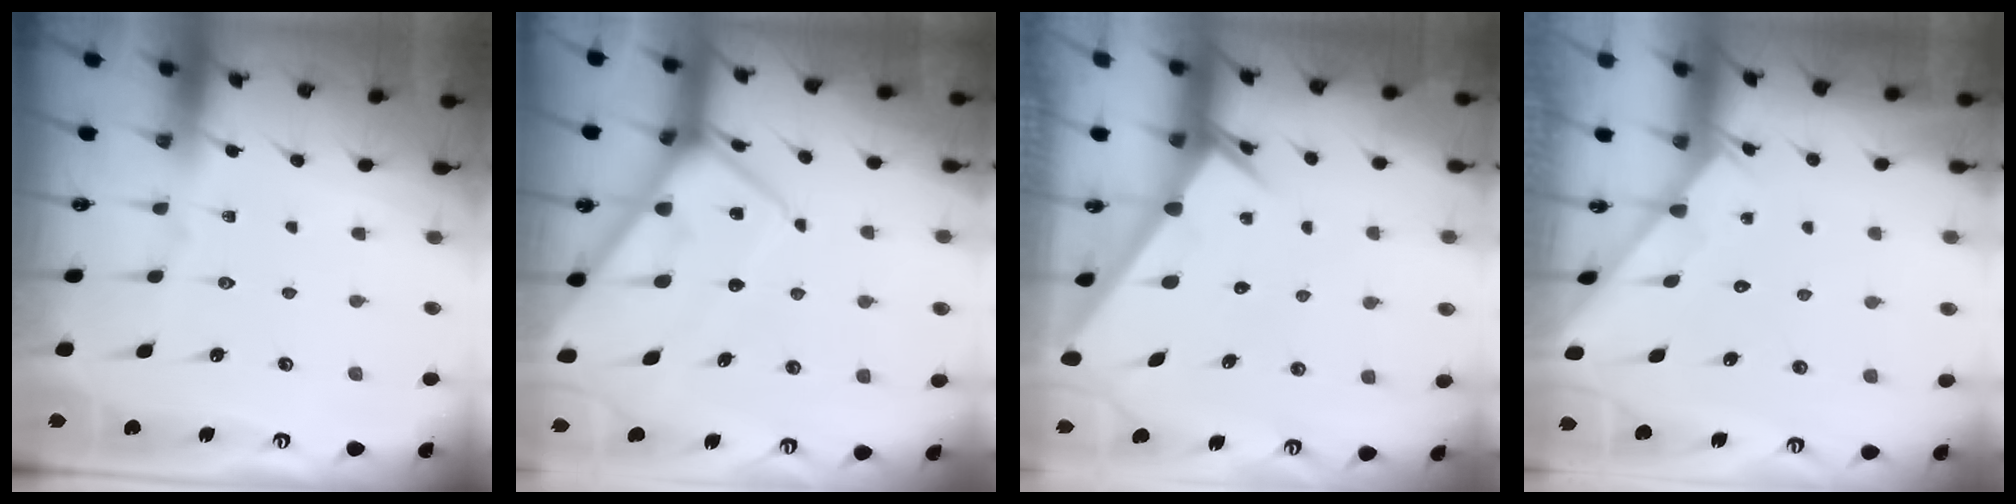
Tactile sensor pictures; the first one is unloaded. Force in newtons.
{"total": 11.8, "press": 11.8, "slide": 1.2}
{"total": 2.3, "press": 2.3, "slide": 0.1}
{"total": 1.6, "press": 1.6, "slide": 0.1}